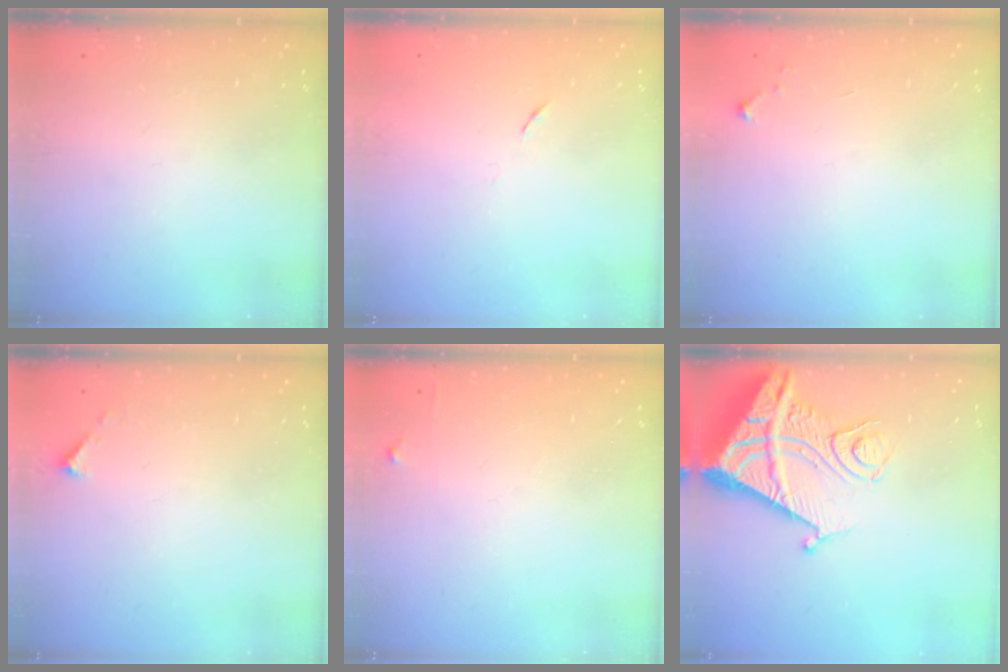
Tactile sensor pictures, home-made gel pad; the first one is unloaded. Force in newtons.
{"total": 3.5, "press": 3.4, "slide": 0.9}
{"total": 2.6, "press": 2.6, "slide": 0.4}
{"total": 2.1, "press": 2.1, "slide": 0.2}
{"total": 4.8, "press": 4.8, "slide": 0.7}
{"total": 14.0, "press": 13.9, "slide": 1.8}